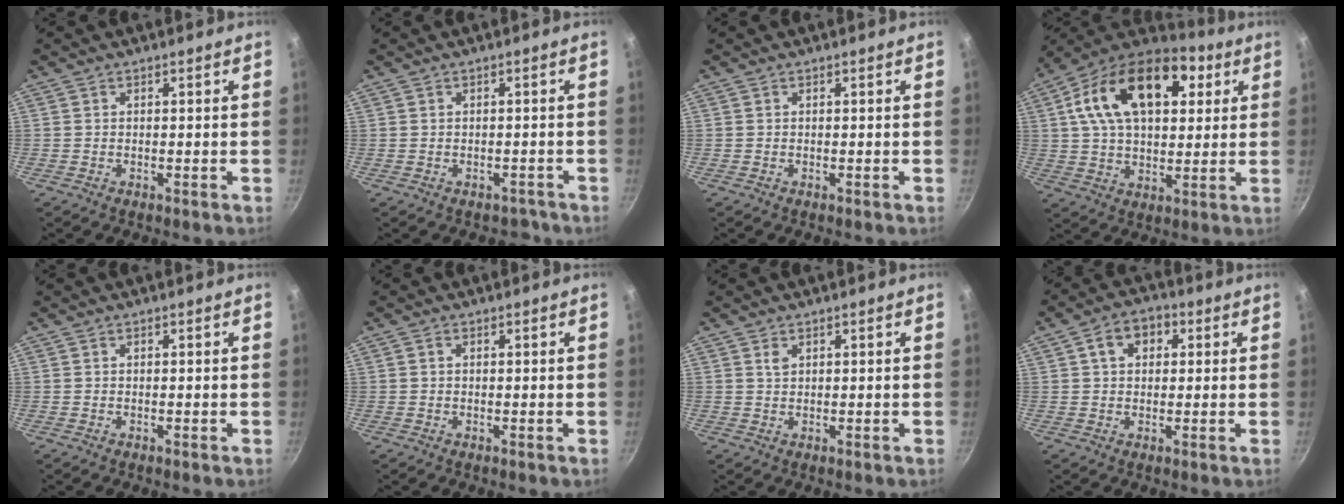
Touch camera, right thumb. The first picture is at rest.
{"total": 2.0, "force": [-1.5, 1.3, 0.1], "torque": [0.025, 0.034, -0.001]}
{"total": 0.0}
{"total": 23.2, "force": [7.2, 14.1, 16.9], "torque": [-0.270, 0.009, 0.103]}
{"total": 0.0}
{"total": 0.6, "force": [0.1, 0.4, 0.5], "torque": [-0.008, 0.003, 0.003]}
{"total": 1.3, "force": [0.7, 0.8, 0.8], "torque": [-0.012, -0.002, 0.013]}
{"total": 6.6, "force": [2.0, 4.7, 4.1], "torque": [-0.040, 0.012, 0.022]}